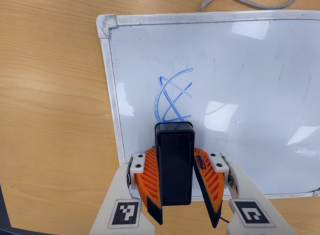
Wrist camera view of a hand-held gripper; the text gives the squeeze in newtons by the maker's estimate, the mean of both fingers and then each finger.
{"total": 6.9, "left": 7.8, "right": 6.0}